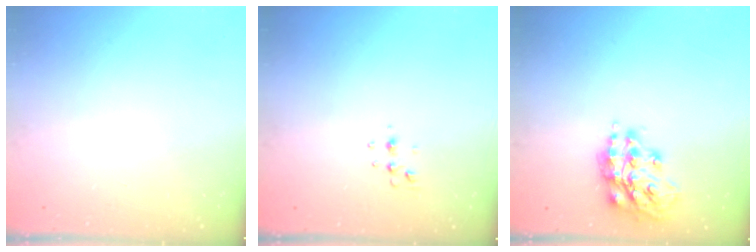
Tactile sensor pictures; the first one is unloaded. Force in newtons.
{"total": 3.8, "press": 3.6, "slide": 1.3}
{"total": 15.1, "press": 15.0, "slide": 1.0}